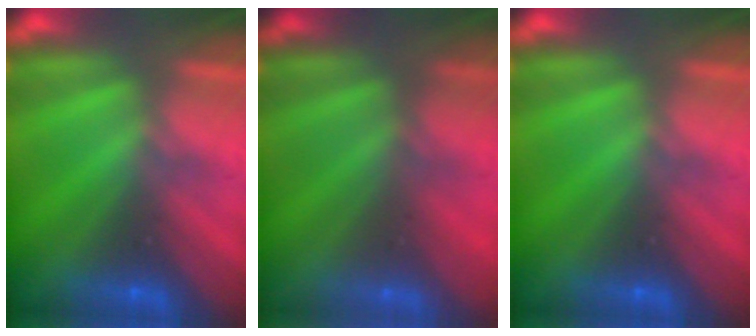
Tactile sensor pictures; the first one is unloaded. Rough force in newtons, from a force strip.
{"total": 2.9}
{"total": 0.0}